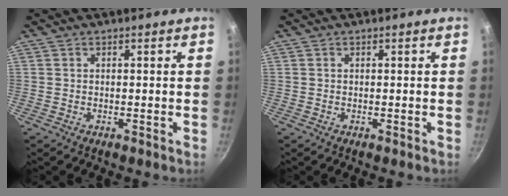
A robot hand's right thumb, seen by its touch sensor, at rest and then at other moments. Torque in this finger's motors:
{"motor_torque": [-0.42, 0.21, -0.30, 0.20, 0.03]}